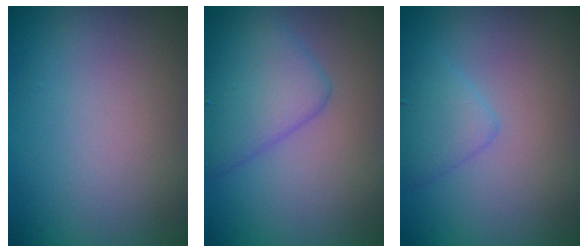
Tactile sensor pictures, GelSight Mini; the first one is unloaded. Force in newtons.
{"total": 3.1, "press": 3.1, "slide": 0.1}
{"total": 2.0, "press": 2.0, "slide": 0.1}